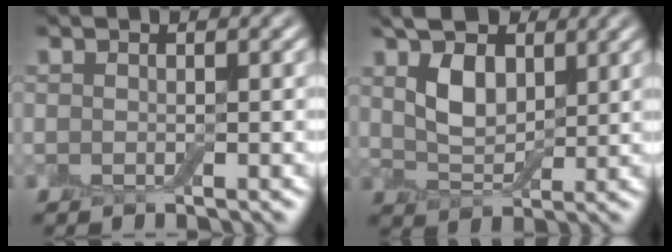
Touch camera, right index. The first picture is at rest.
{"total": 5.0, "force": [2.2, 3.0, 3.4], "torque": [-0.074, 0.002, 0.037]}